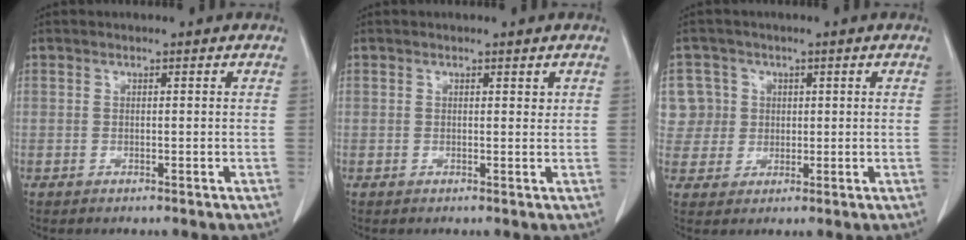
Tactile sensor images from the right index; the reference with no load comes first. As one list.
[{"total": 0.7, "force": [0.4, 0.4, 0.4], "torque": [0.000, -0.001, 0.003]}, {"total": 6.3, "force": [1.6, 6.1, -0.1], "torque": [0.013, 0.019, 0.038]}]